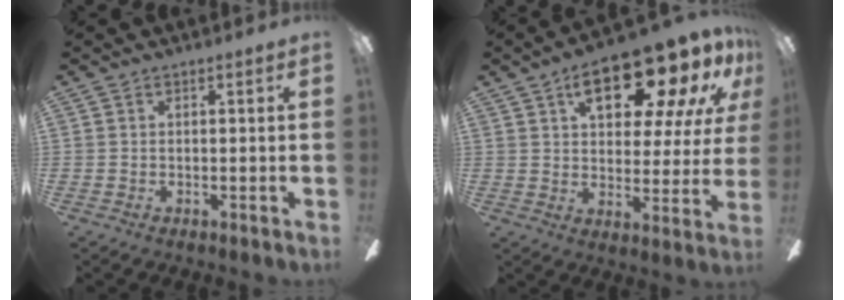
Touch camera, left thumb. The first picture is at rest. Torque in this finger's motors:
{"motor_torque": [0.41, 0.70, 0.09, -0.08, 0.12]}